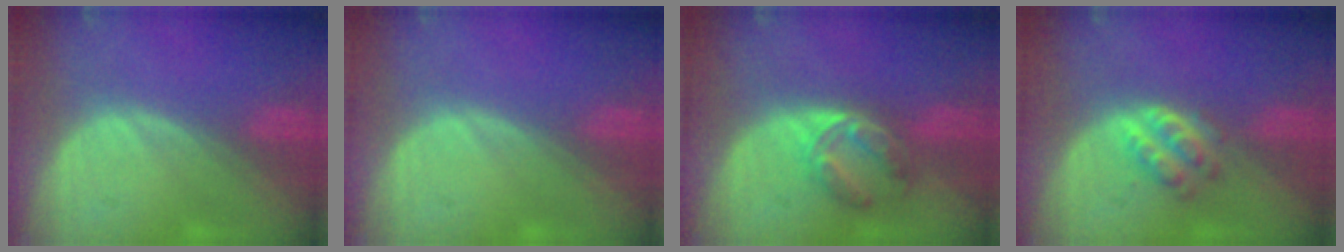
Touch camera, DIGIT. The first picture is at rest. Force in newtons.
{"total": 0.0}
{"total": 6.3, "press": 5.7, "slide": 2.7}
{"total": 4.1, "press": 4.0, "slide": 0.9}